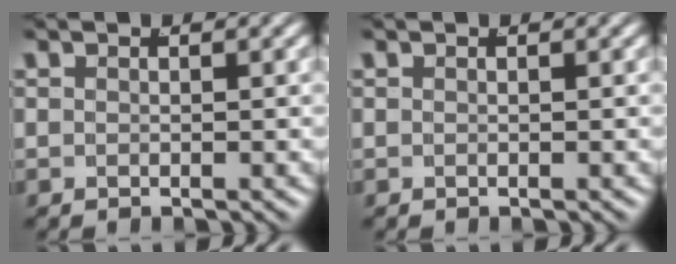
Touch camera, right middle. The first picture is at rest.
{"total": 0.0}